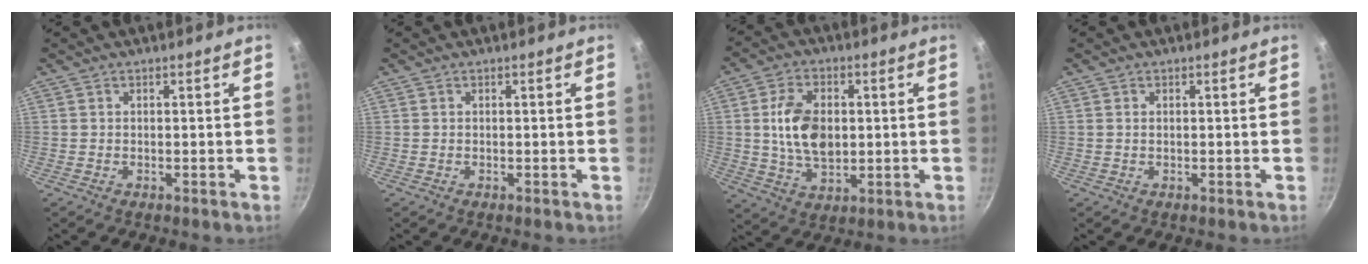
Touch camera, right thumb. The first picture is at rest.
{"total": 0.0}
{"total": 11.5, "force": [1.0, 7.4, 8.8], "torque": [-0.146, -0.004, 0.019]}
{"total": 0.6, "force": [0.2, 0.4, 0.5], "torque": [-0.008, 0.001, 0.003]}